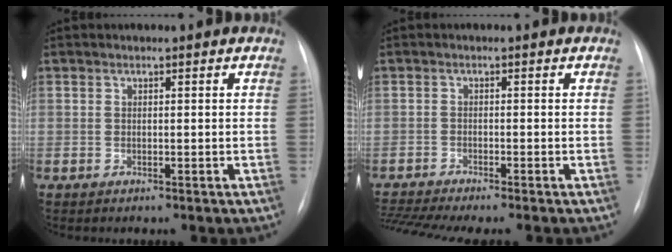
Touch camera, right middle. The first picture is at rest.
{"total": 7.3, "force": [-6.4, -0.9, 3.4], "torque": [-0.057, -0.007, -0.107]}